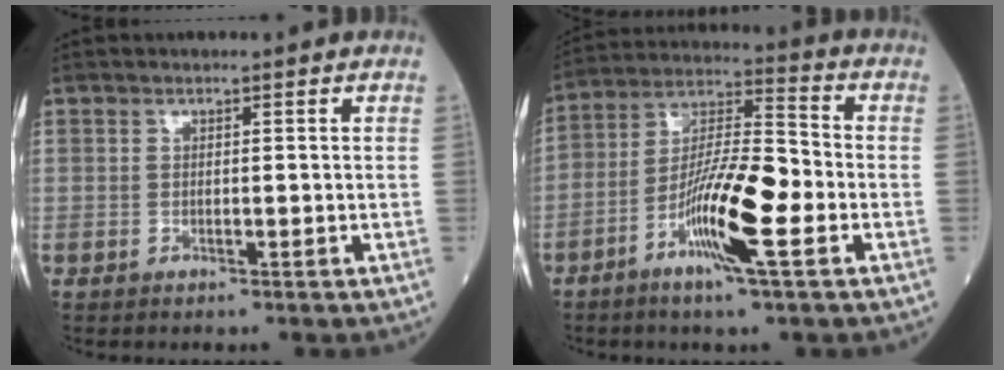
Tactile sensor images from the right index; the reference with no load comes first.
{"total": 13.3, "force": [-4.7, 1.5, 12.4], "torque": [-0.233, 0.002, -0.089]}